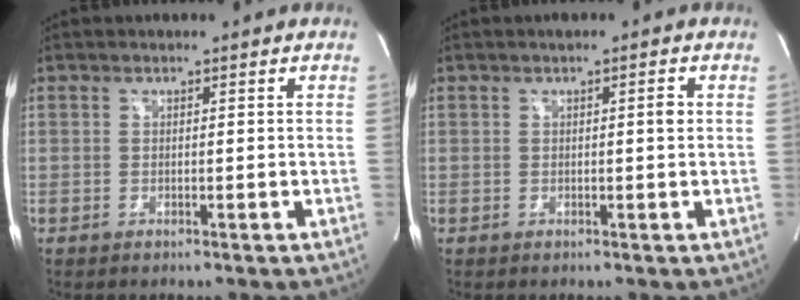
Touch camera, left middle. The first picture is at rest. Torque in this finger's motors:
{"motor_torque": [0.21, -0.19, -0.01, 0.03]}